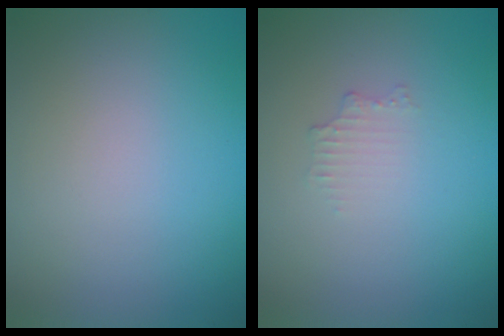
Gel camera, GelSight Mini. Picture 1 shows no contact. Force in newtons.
{"total": 0.6, "press": 0.4, "slide": 0.3}